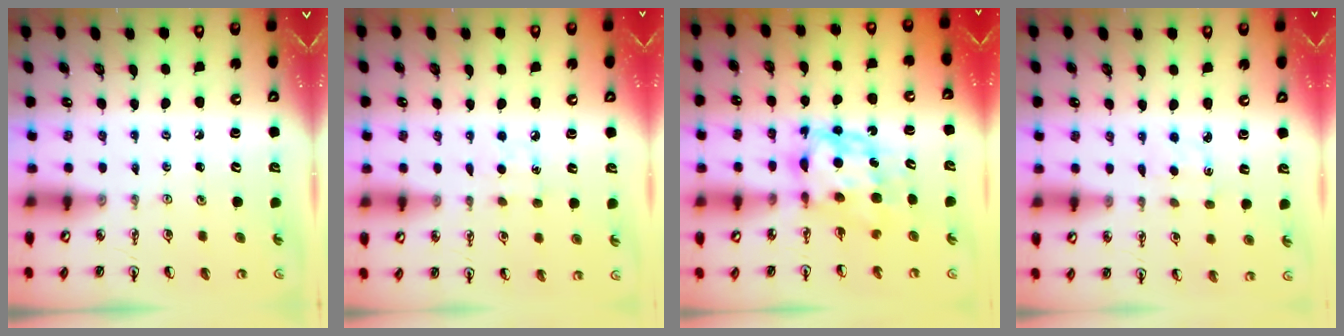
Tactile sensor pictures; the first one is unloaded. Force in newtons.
{"total": 5.3, "press": 5.2, "slide": 0.6}
{"total": 6.9, "press": 6.9, "slide": 0.6}
{"total": 1.7, "press": 1.6, "slide": 0.4}